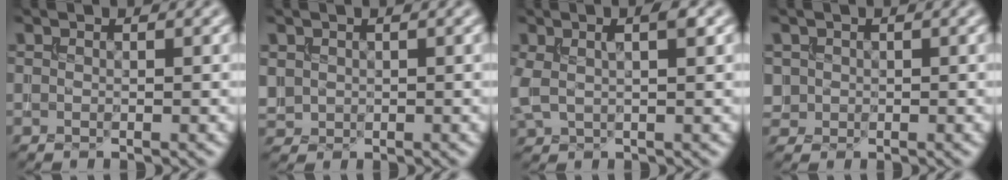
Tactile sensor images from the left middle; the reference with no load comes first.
{"total": 1.4, "force": [0.4, 1.3, 0.3], "torque": [-0.008, -0.006, 0.013]}
{"total": 3.4, "force": [1.0, 1.4, 3.0], "torque": [-0.067, 0.005, 0.016]}
{"total": 1.1, "force": [0.1, 1.1, 0.0], "torque": [0.009, -0.004, 0.004]}